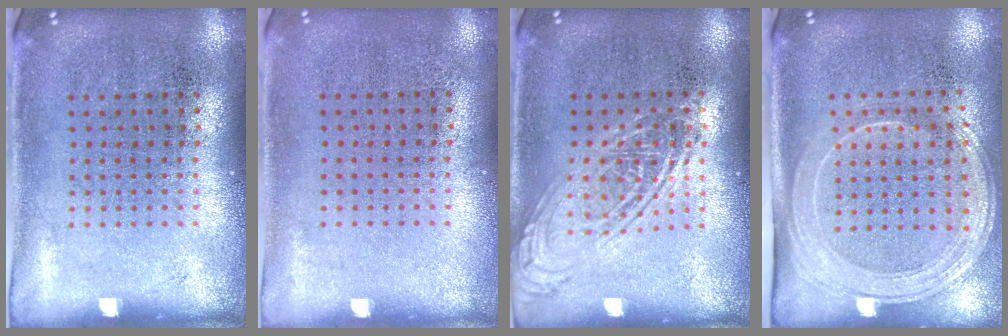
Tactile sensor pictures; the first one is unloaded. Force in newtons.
{"total": 0.0}
{"total": 1.8, "press": 1.8, "slide": 0.1}
{"total": 2.0, "press": 1.7, "slide": 1.1}